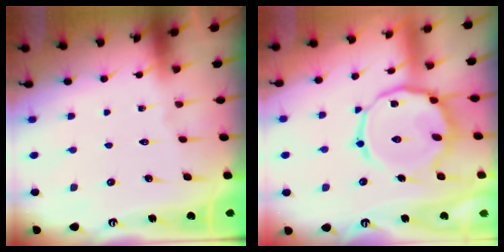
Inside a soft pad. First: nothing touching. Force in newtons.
{"total": 15.8, "press": 15.7, "slide": 1.2}